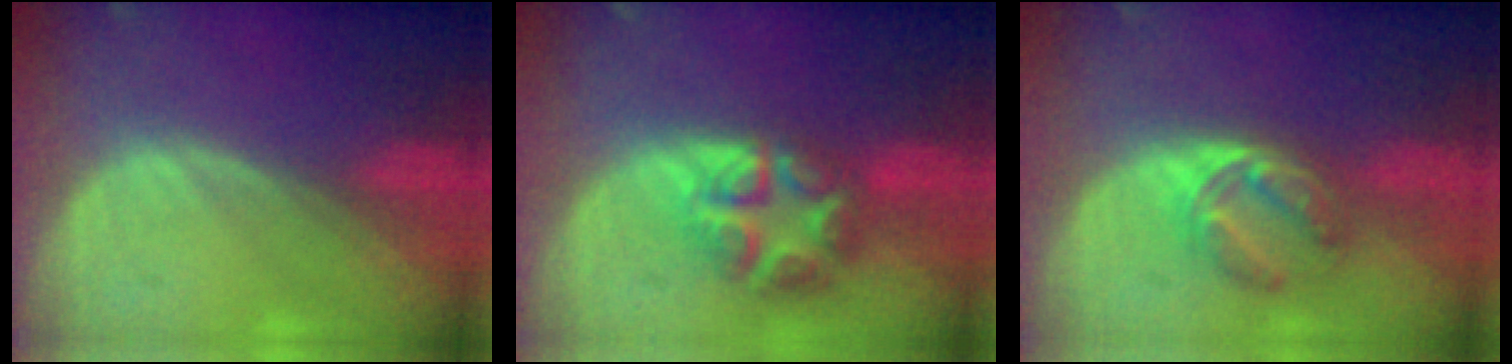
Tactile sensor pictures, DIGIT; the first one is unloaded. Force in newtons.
{"total": 8.0, "press": 6.9, "slide": 4.0}
{"total": 5.6, "press": 5.4, "slide": 1.4}